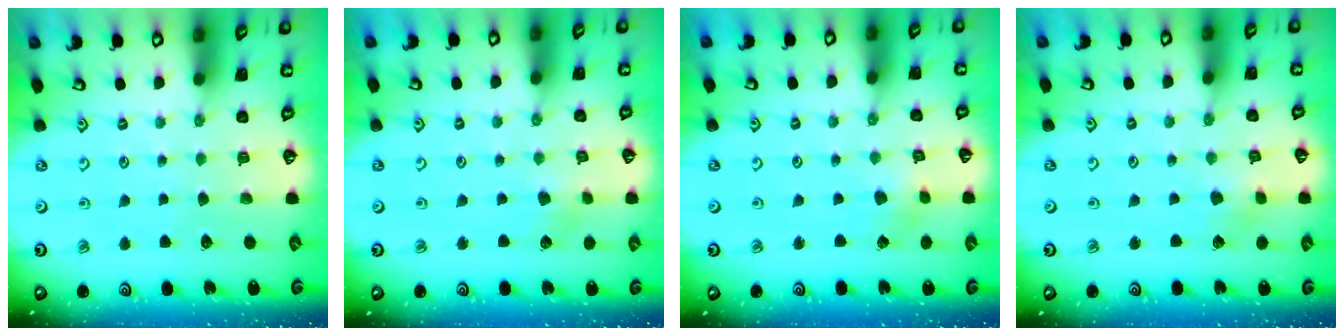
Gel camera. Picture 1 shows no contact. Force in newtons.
{"total": 2.4, "press": 2.3, "slide": 0.4}
{"total": 2.7, "press": 2.6, "slide": 0.3}
{"total": 3.0, "press": 3.0, "slide": 0.4}